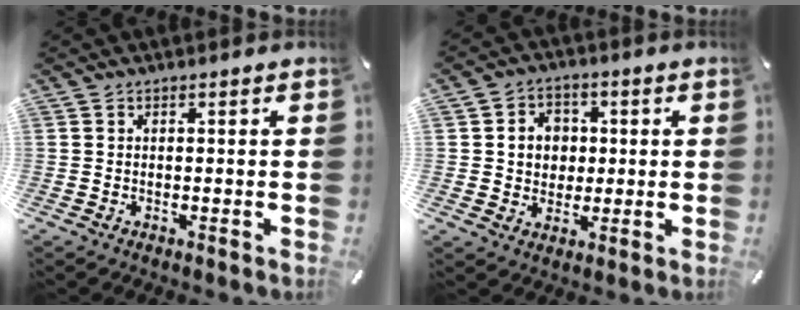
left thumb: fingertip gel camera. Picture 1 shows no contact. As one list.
[{"total": 6.7, "force": [0.6, 6.4, 2.1], "torque": [-0.041, 0.012, 0.011]}]